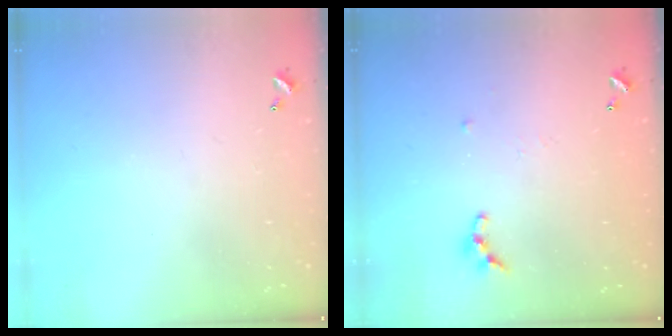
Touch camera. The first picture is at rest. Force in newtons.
{"total": 6.2, "press": 6.2, "slide": 0.7}